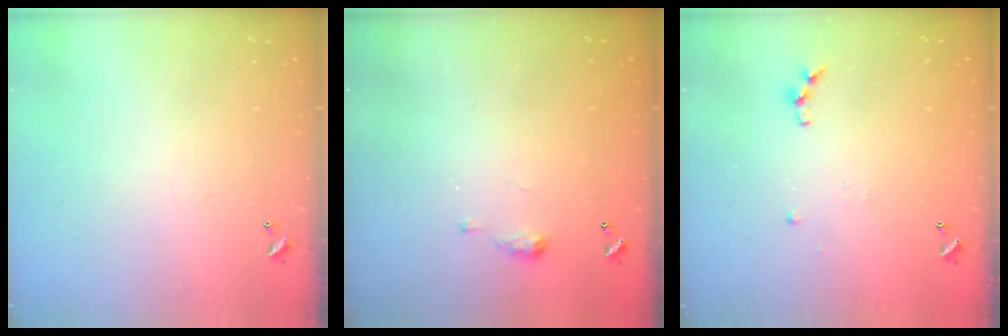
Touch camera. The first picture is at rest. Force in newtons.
{"total": 4.8, "press": 4.7, "slide": 0.6}
{"total": 7.2, "press": 7.1, "slide": 0.7}